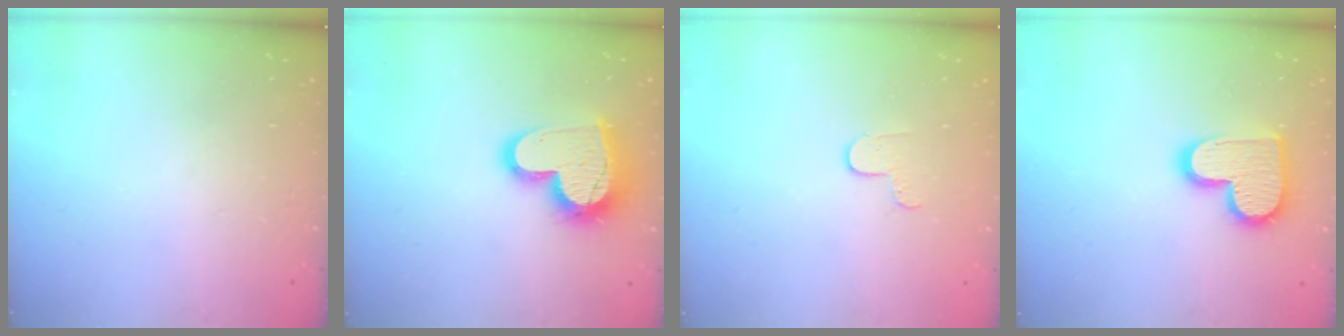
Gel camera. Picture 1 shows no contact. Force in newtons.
{"total": 17.9, "press": 17.9, "slide": 1.5}
{"total": 4.7, "press": 4.6, "slide": 0.4}
{"total": 14.0, "press": 13.9, "slide": 0.5}